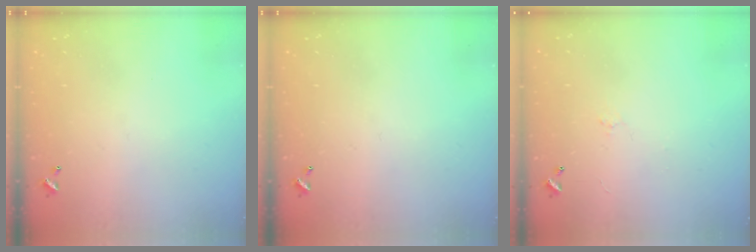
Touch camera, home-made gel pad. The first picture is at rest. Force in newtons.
{"total": 0.0}
{"total": 0.5, "press": 0.1, "slide": 0.5}